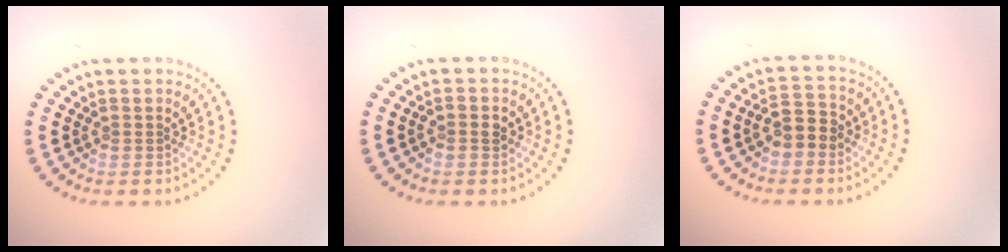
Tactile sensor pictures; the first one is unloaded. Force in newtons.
{"total": 1.4, "press": 1.4, "slide": 0.3}
{"total": 2.7, "press": 2.6, "slide": 0.6}